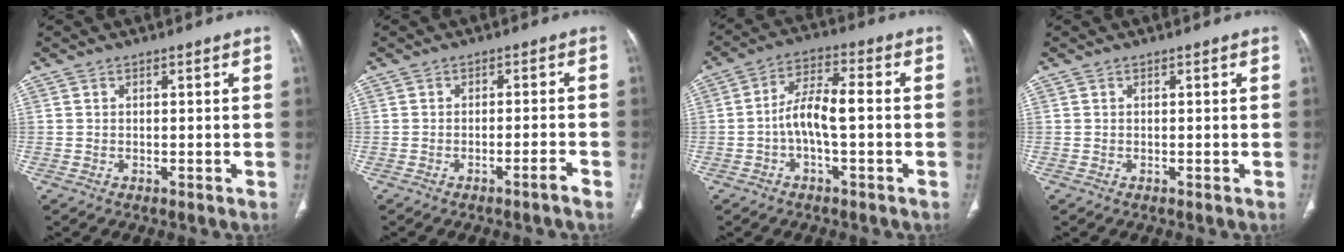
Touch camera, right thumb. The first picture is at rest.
{"total": 2.3, "force": [-1.7, -0.3, 1.5], "torque": [-0.035, 0.011, -0.026]}
{"total": 8.0, "force": [-1.2, 2.8, 7.4], "torque": [-0.145, 0.031, -0.028]}
{"total": 0.0}